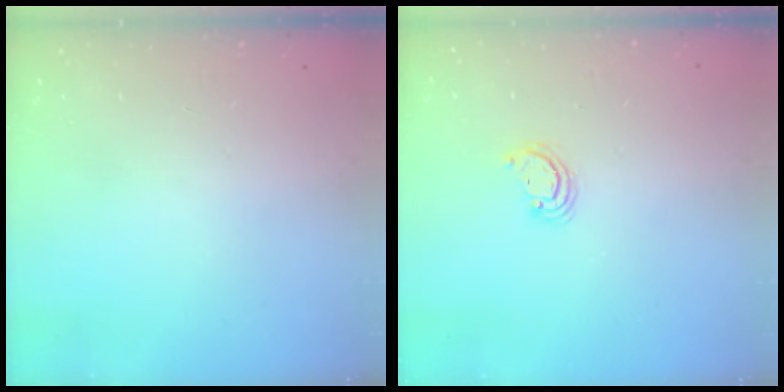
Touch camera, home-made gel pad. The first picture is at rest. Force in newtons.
{"total": 3.0, "press": 2.9, "slide": 0.3}